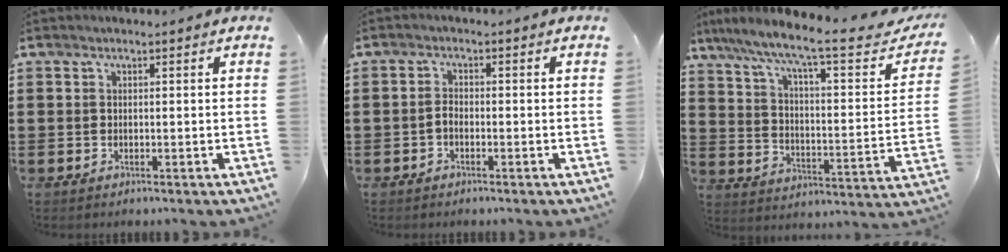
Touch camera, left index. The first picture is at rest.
{"total": 1.5, "force": [-0.9, 0.7, 1.0], "torque": [-0.030, 0.001, -0.021]}
{"total": 8.6, "force": [6.5, 0.5, 5.7], "torque": [-0.126, -0.045, 0.096]}